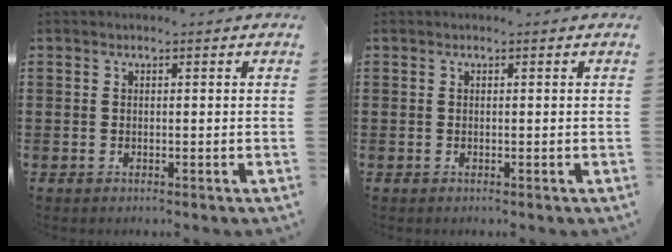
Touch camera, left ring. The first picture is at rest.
{"total": 0.0}